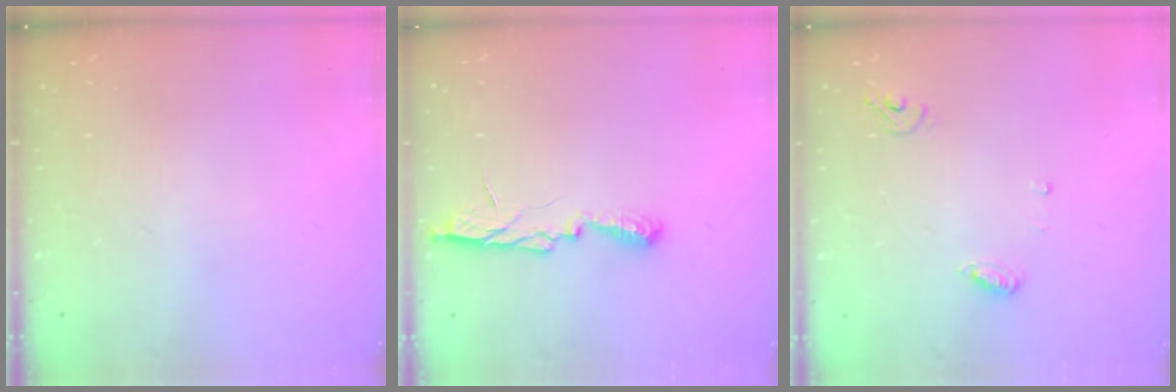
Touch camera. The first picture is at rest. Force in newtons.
{"total": 7.0, "press": 7.0, "slide": 0.7}
{"total": 5.0, "press": 5.0, "slide": 0.4}